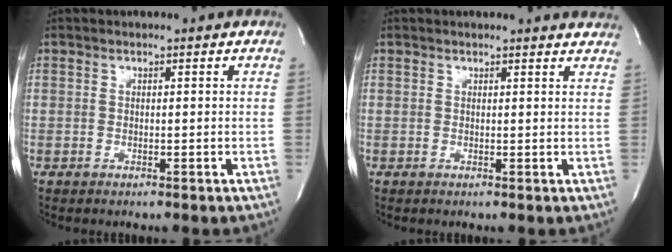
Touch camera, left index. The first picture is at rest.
{"total": 6.8, "force": [6.6, 0.4, 1.3], "torque": [-0.010, -0.006, 0.051]}